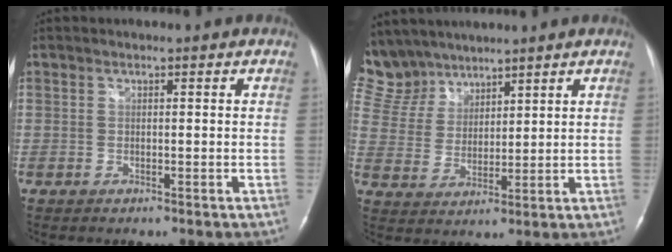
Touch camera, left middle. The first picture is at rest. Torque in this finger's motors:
{"motor_torque": [0.51, -0.81, 0.02, -0.07]}